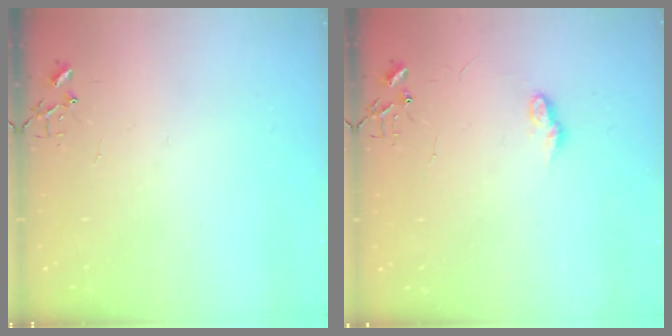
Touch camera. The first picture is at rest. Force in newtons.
{"total": 6.8, "press": 6.8, "slide": 0.7}